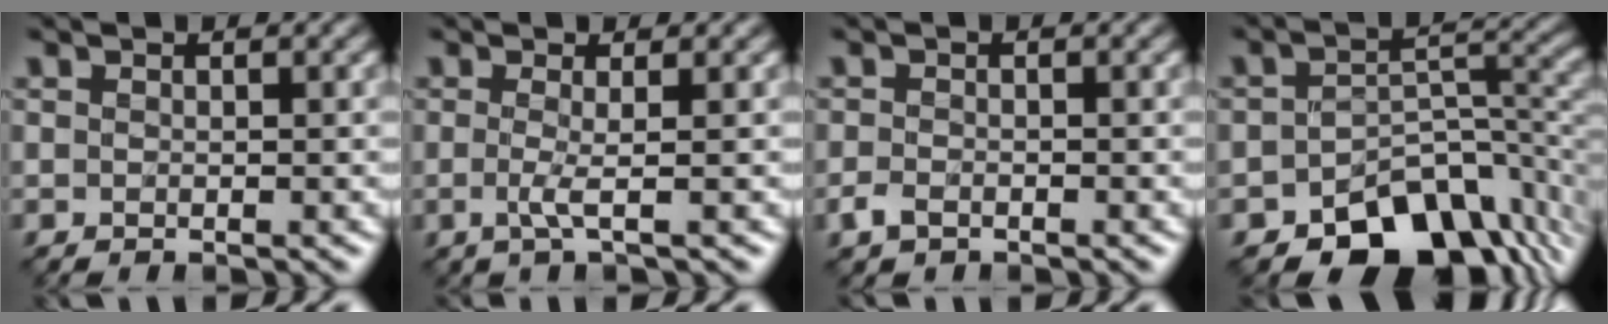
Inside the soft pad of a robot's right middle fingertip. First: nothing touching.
{"total": 1.4, "force": [-0.3, 0.0, 1.4], "torque": [-0.034, -0.006, -0.008]}
{"total": 1.1, "force": [-0.8, 0.7, 0.4], "torque": [-0.008, 0.000, -0.016]}
{"total": 9.2, "force": [-6.1, 5.1, 4.7], "torque": [-0.044, -0.012, -0.099]}